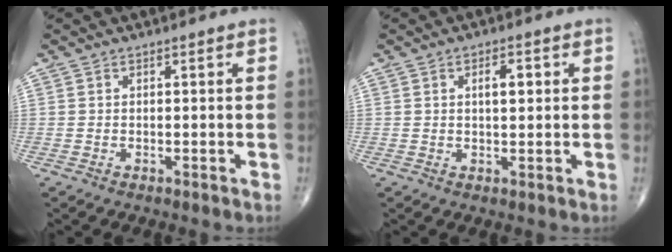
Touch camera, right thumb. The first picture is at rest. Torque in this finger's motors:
{"motor_torque": [0.85, 1.77, 0.48, 0.25, 0.00]}